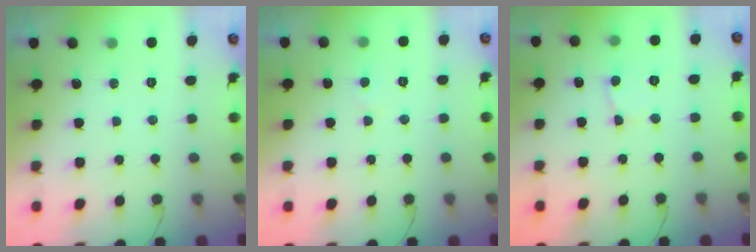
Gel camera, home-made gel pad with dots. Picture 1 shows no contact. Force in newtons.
{"total": 2.0, "press": 2.0, "slide": 0.2}
{"total": 2.6, "press": 2.6, "slide": 0.2}